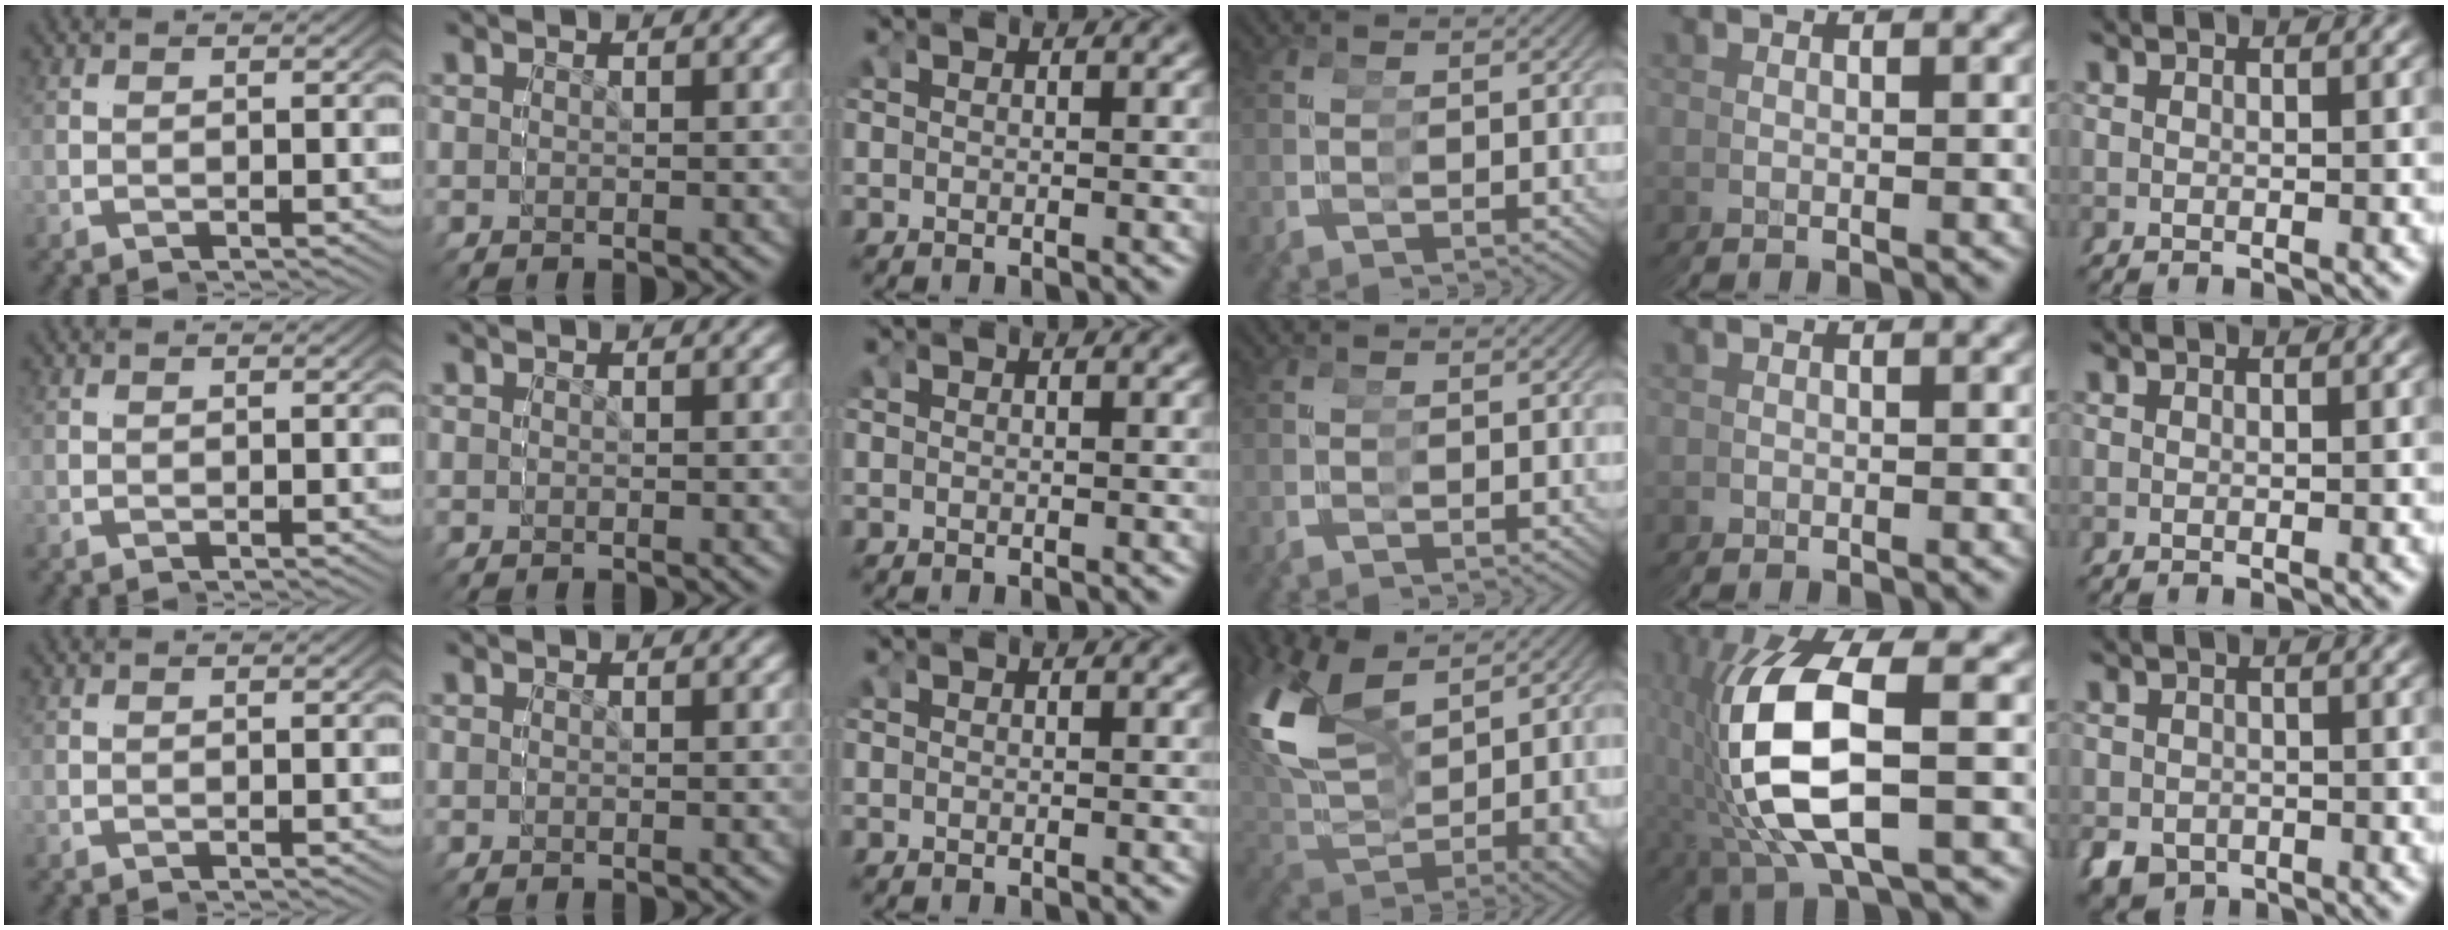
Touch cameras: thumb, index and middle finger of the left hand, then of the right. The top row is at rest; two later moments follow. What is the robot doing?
{"motion": "grasp_and_lifting", "object": "glue stick"}